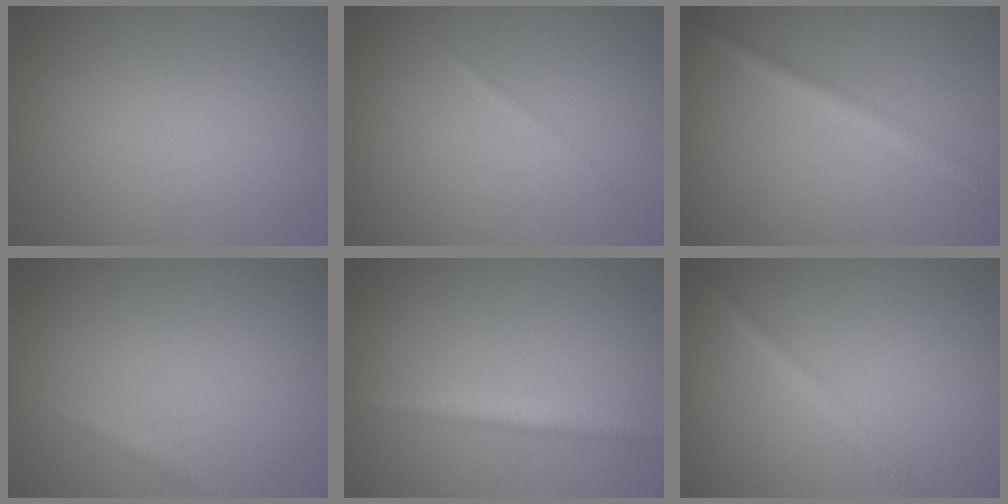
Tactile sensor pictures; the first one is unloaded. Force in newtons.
{"total": 0.6, "press": 0.6, "slide": 0.1}
{"total": 2.9, "press": 2.9, "slide": 0.0}
{"total": 1.2, "press": 1.2, "slide": 0.0}
{"total": 2.5, "press": 2.5, "slide": 0.0}
{"total": 2.0, "press": 2.0, "slide": 0.0}